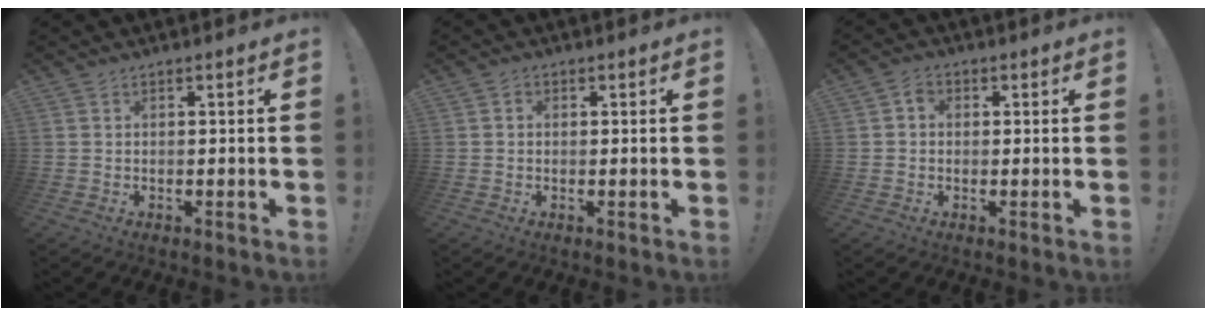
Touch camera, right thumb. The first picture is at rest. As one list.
[{"total": 1.3, "force": [-0.1, 1.2, 0.5], "torque": [-0.009, 0.004, -0.002]}, {"total": 2.9, "force": [0.1, 2.4, 1.7], "torque": [-0.023, 0.003, 0.000]}]